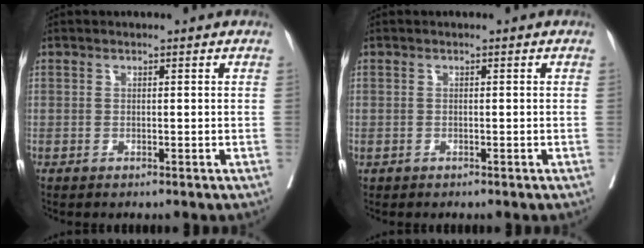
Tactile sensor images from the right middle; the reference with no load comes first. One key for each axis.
{"total": 0.0}